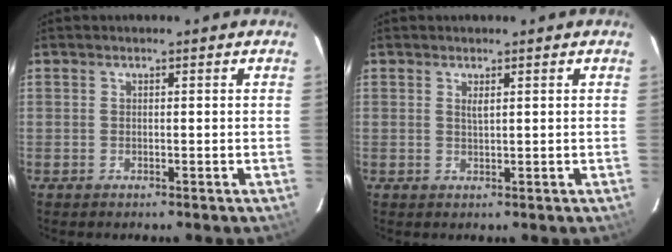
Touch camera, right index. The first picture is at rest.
{"total": 1.0, "force": [0.6, 0.1, 0.9], "torque": [-0.016, -0.001, 0.010]}